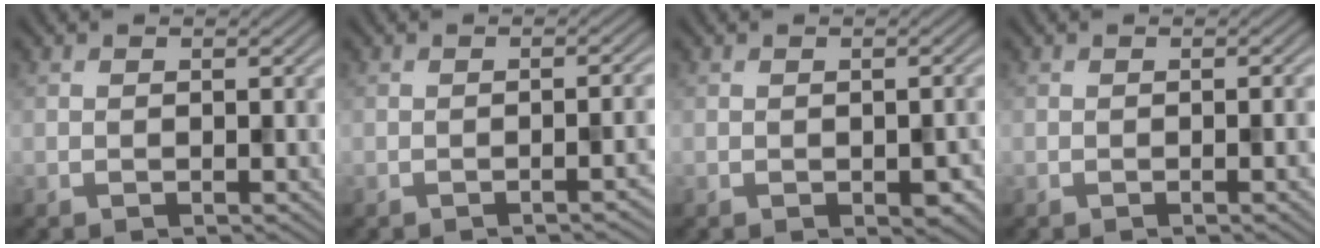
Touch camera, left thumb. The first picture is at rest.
{"total": 2.3, "force": [-1.0, 0.5, 2.0], "torque": [-0.019, 0.007, -0.021]}
{"total": 2.1, "force": [-0.6, 1.1, 1.6], "torque": [-0.022, -0.008, -0.003]}
{"total": 2.3, "force": [-0.4, 0.5, 2.2], "torque": [-0.026, 0.003, -0.008]}